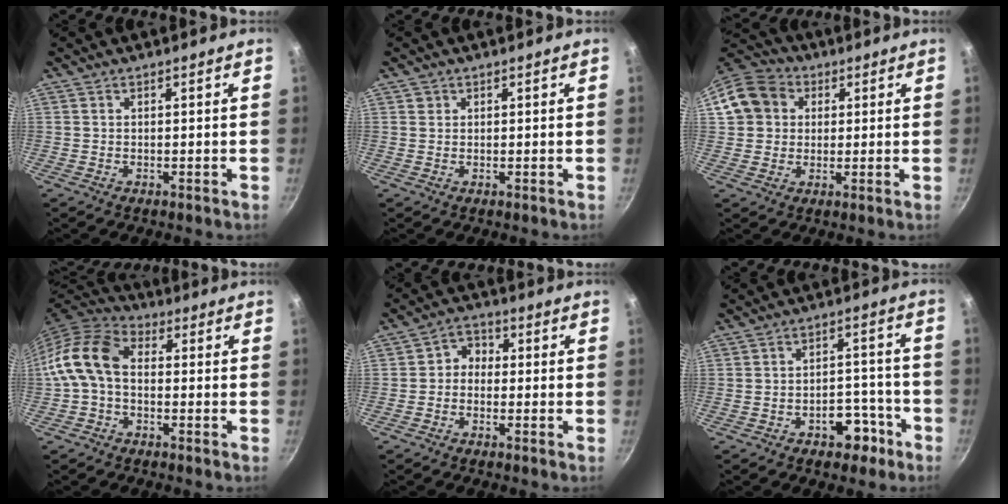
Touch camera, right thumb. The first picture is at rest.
{"total": 1.0, "force": [0.4, 0.9, 0.2], "torque": [0.003, 0.003, 0.004]}
{"total": 11.6, "force": [2.7, 10.1, 4.9], "torque": [-0.071, 0.025, 0.036]}
{"total": 10.6, "force": [-0.6, 7.2, 7.8], "torque": [-0.143, 0.035, -0.032]}
{"total": 3.9, "force": [-0.6, 3.3, 2.0], "torque": [-0.009, 0.018, -0.024]}
{"total": 7.1, "force": [-4.0, 4.4, 3.8], "torque": [-0.016, 0.041, -0.044]}